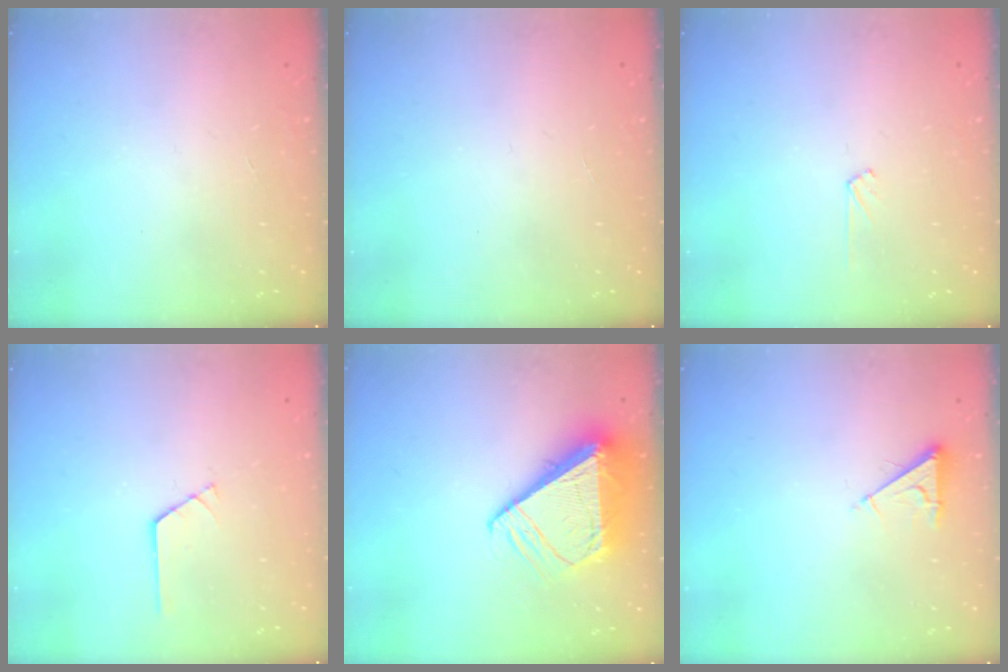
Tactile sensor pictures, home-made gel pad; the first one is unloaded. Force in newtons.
{"total": 0.0}
{"total": 3.9, "press": 3.8, "slide": 0.5}
{"total": 0.7, "press": 0.6, "slide": 0.1}
{"total": 11.4, "press": 11.3, "slide": 1.6}
{"total": 4.5, "press": 4.5, "slide": 0.7}